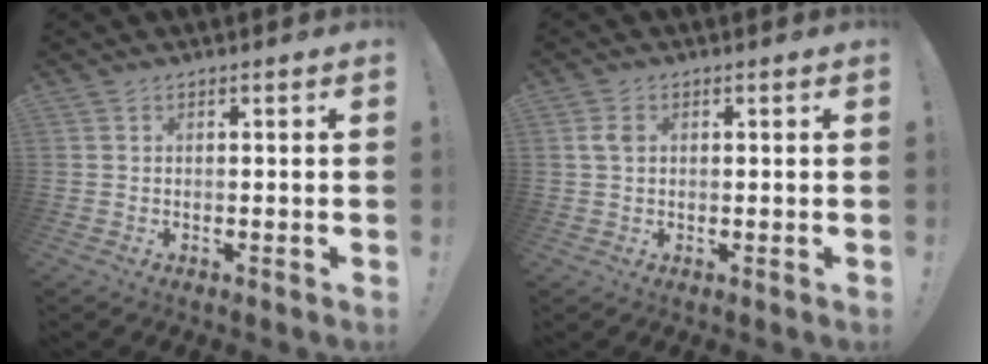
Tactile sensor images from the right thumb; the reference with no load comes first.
{"total": 3.2, "force": [0.8, 2.2, 2.1], "torque": [-0.026, 0.001, 0.013]}